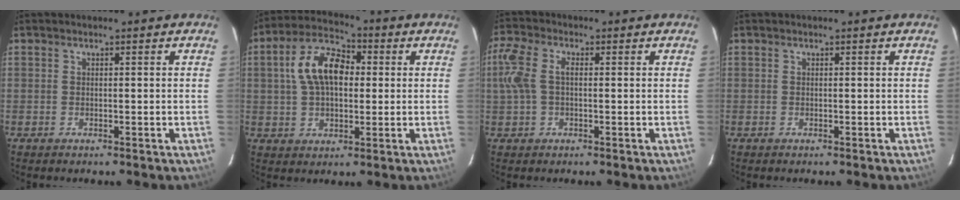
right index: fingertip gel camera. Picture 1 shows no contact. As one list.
[{"total": 11.6, "force": [1.8, 7.0, 9.1], "torque": [-0.173, 0.030, 0.027]}, {"total": 6.1, "force": [0.3, 3.4, 5.0], "torque": [-0.117, 0.014, 0.005]}, {"total": 0.0}]